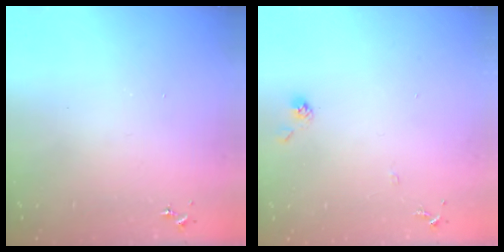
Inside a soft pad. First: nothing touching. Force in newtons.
{"total": 7.3, "press": 7.3, "slide": 0.4}